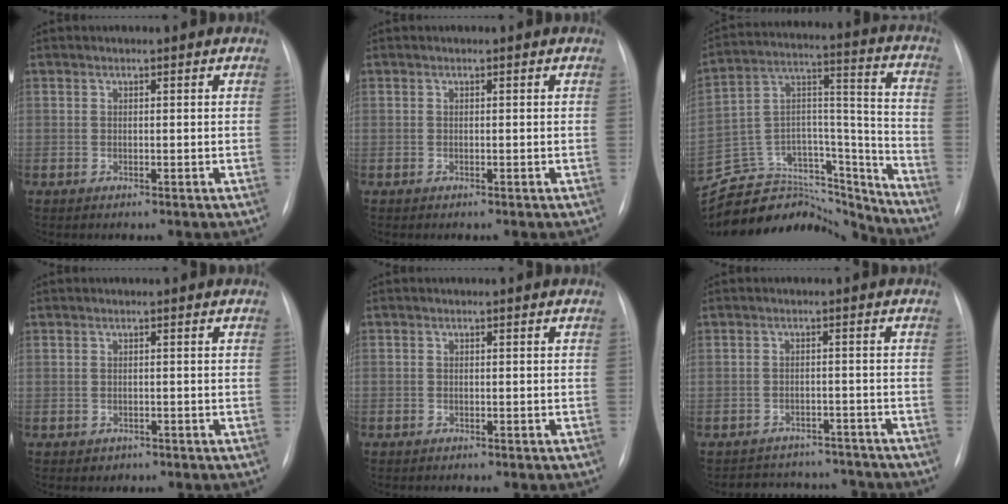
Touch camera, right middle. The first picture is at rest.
{"total": 0.0}
{"total": 26.5, "force": [-24.9, 6.9, 5.8], "torque": [-0.126, 0.040, -0.385]}
{"total": 1.3, "force": [-0.8, 1.0, 0.1], "torque": [-0.004, 0.003, -0.009]}
{"total": 1.0, "force": [-0.7, 0.7, 0.1], "torque": [-0.007, 0.002, -0.009]}
{"total": 10.5, "force": [-9.7, 3.9, 1.2], "torque": [-0.013, 0.022, -0.120]}